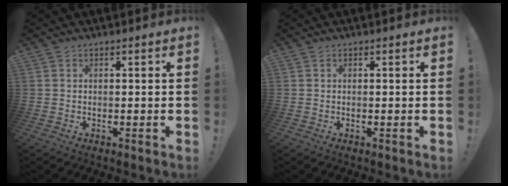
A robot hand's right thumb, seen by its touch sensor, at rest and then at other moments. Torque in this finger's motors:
{"motor_torque": [-0.02, 0.05, 0.09, -0.17, -0.03]}